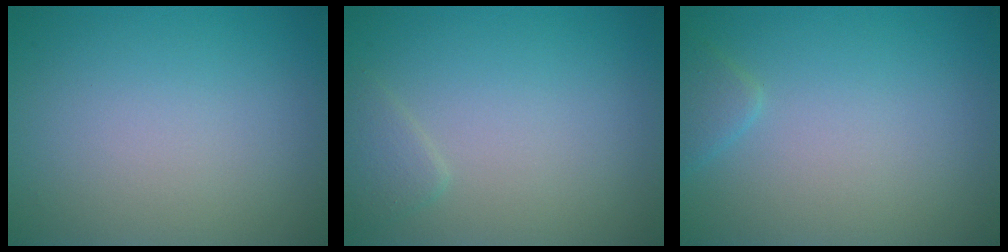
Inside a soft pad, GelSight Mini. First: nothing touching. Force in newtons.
{"total": 1.2, "press": 1.2, "slide": 0.1}
{"total": 1.3, "press": 1.3, "slide": 0.0}